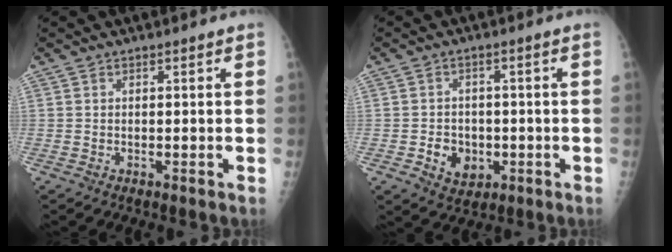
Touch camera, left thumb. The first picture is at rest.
{"total": 5.7, "force": [-1.6, 4.7, 2.8], "torque": [-0.021, 0.008, -0.018]}